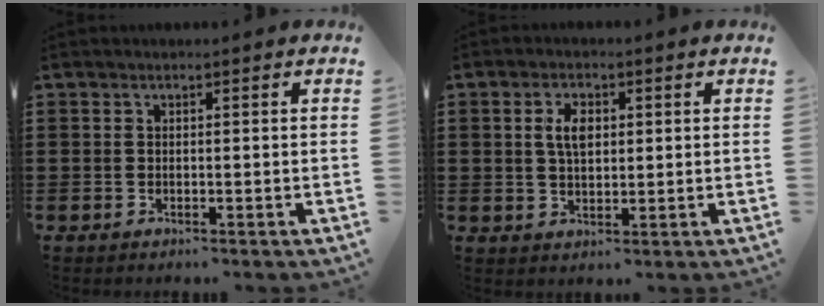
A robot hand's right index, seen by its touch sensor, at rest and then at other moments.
{"total": 4.0, "force": [0.8, 2.1, 3.3], "torque": [-0.070, 0.011, 0.013]}